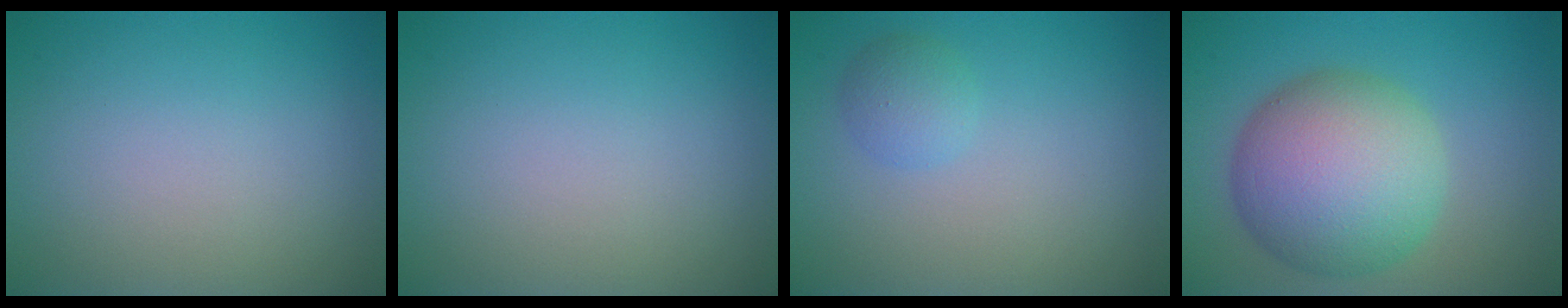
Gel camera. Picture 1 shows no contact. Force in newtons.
{"total": 0.0}
{"total": 1.7, "press": 1.7, "slide": 0.1}
{"total": 10.2, "press": 10.2, "slide": 0.3}